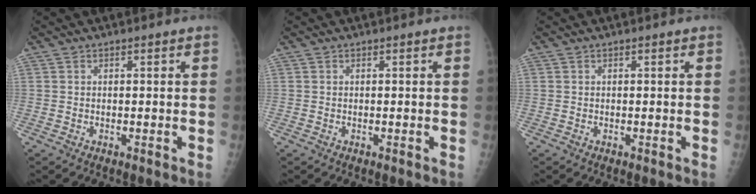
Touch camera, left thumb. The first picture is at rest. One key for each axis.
{"total": 0.0}
{"total": 0.0}